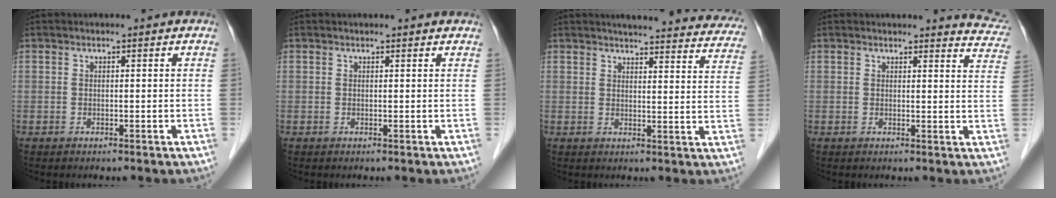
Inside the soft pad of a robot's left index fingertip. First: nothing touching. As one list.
[{"total": 2.0, "force": [1.9, 0.3, 0.4], "torque": [-0.012, 0.013, 0.017]}, {"total": 24.0, "force": [22.5, 3.5, 7.4], "torque": [-0.084, -0.054, 0.245]}, {"total": 7.0, "force": [6.9, 1.0, 0.4], "torque": [0.020, -0.036, 0.041]}]